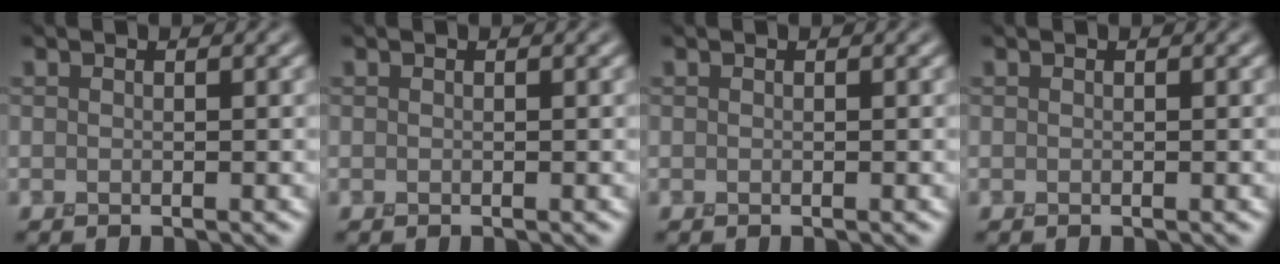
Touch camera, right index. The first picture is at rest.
{"total": 0.0}
{"total": 0.0}
{"total": 0.0}